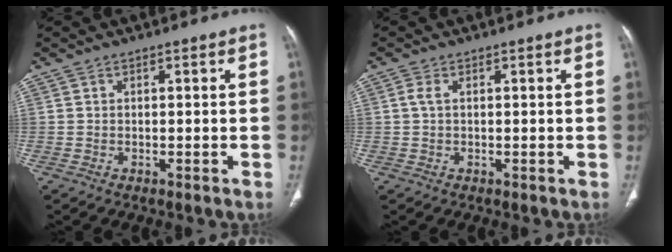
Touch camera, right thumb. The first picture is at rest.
{"total": 1.2, "force": [0.3, 0.6, 1.1], "torque": [-0.033, 0.004, 0.005]}